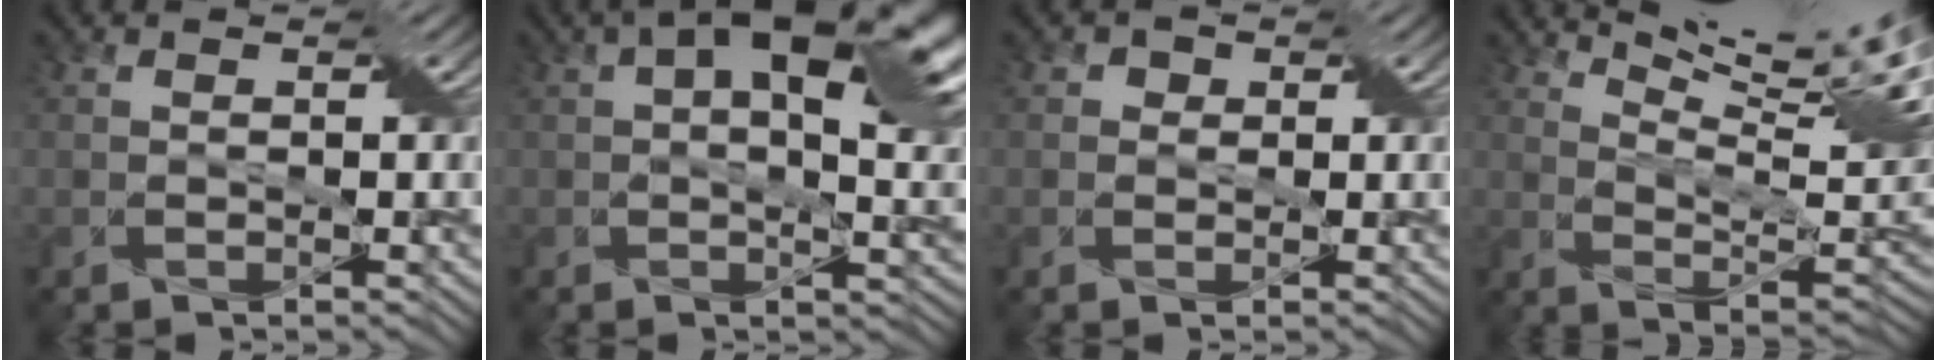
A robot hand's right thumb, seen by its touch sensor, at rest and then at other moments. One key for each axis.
{"total": 14.8, "fx": 5.6, "fy": 7.4, "fz": 11.5, "tx": -0.157, "ty": 0.012, "tz": 0.078}
{"total": 1.5, "fx": 0.4, "fy": 1.4, "fz": 0.2, "tx": -0.003, "ty": -0.001, "tz": 0.003}
{"total": 16.1, "fx": 10.4, "fy": 3.7, "fz": 11.8, "tx": -0.190, "ty": 0.006, "tz": 0.154}